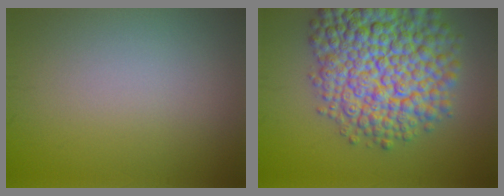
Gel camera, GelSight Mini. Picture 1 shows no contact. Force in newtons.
{"total": 12.7, "press": 12.7, "slide": 0.5}